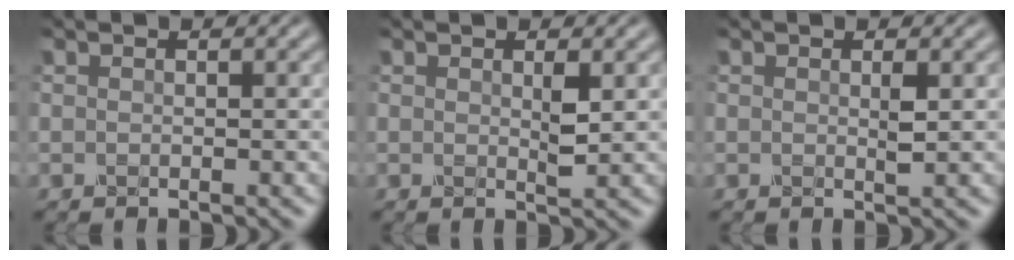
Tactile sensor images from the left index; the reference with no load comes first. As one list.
[{"total": 1.3, "force": [0.4, 0.2, 1.2], "torque": [-0.022, -0.004, 0.006]}, {"total": 0.9, "force": [0.2, 0.0, 0.8], "torque": [-0.015, -0.001, 0.002]}]